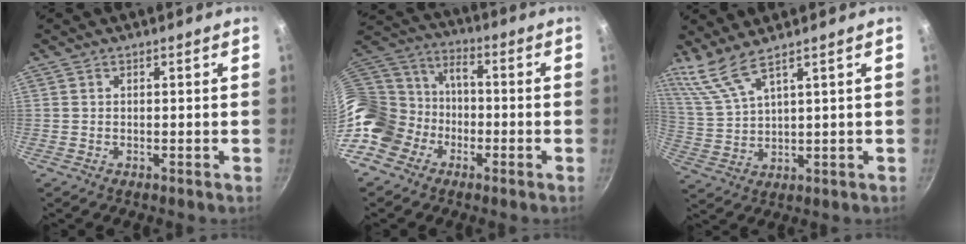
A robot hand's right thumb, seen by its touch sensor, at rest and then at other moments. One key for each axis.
{"total": 17.3, "fx": -6.3, "fy": 13.3, "fz": 9.1, "tx": -0.172, "ty": 0.072, "tz": -0.131}
{"total": 6.6, "fx": 5.4, "fy": 0.4, "fz": 3.8, "tx": -0.086, "ty": -0.037, "tz": 0.127}